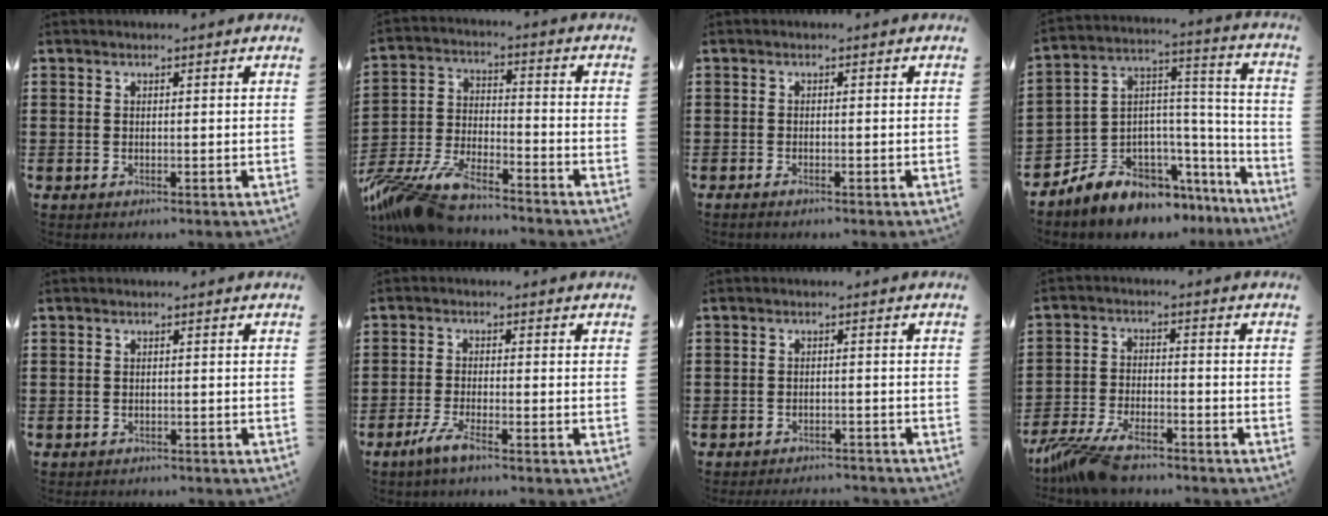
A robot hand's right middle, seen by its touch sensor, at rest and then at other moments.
{"total": 9.8, "force": [-8.8, 1.8, 4.0], "torque": [-0.102, 0.000, -0.178]}
{"total": 0.6, "force": [-0.5, 0.1, 0.3], "torque": [-0.008, -0.004, -0.010]}
{"total": 6.9, "force": [-6.0, 3.4, 0.3], "torque": [-0.034, -0.012, -0.119]}
{"total": 0.7, "force": [-0.7, 0.0, 0.0], "torque": [-0.003, -0.002, -0.014]}
{"total": 3.5, "force": [-2.3, 0.1, 2.7], "torque": [-0.065, -0.010, -0.046]}
{"total": 2.4, "force": [-2.3, 0.1, -0.2], "torque": [-0.004, -0.001, -0.051]}
{"total": 7.2, "force": [-5.9, 1.7, 3.6], "torque": [-0.096, -0.006, -0.119]}